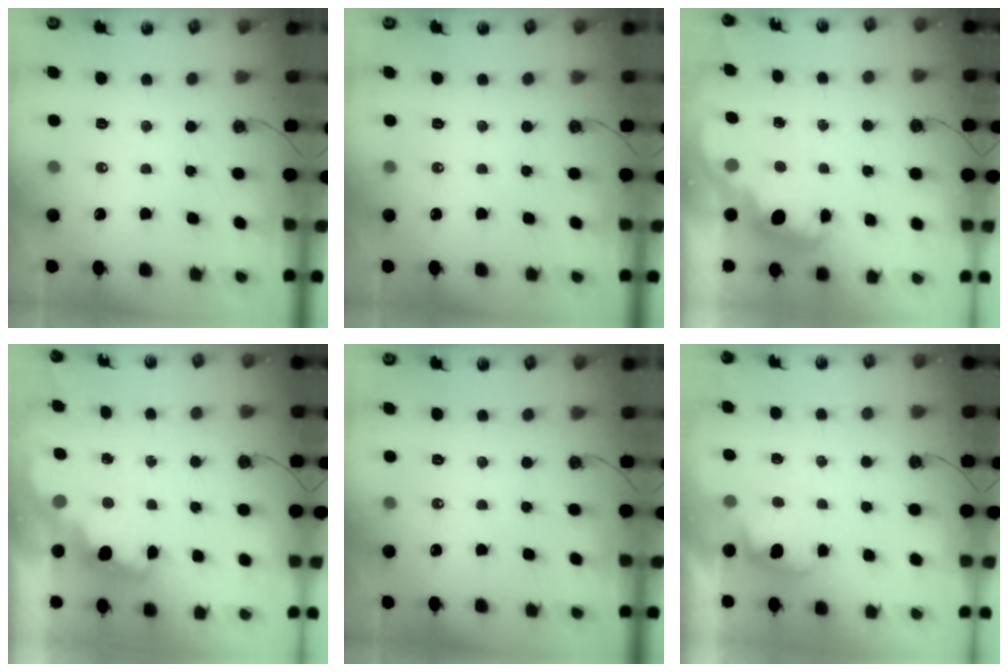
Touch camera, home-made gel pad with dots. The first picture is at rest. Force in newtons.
{"total": 0.0}
{"total": 2.7, "press": 2.6, "slide": 0.8}
{"total": 2.5, "press": 2.4, "slide": 0.5}
{"total": 0.0}
{"total": 1.2, "press": 0.9, "slide": 0.7}